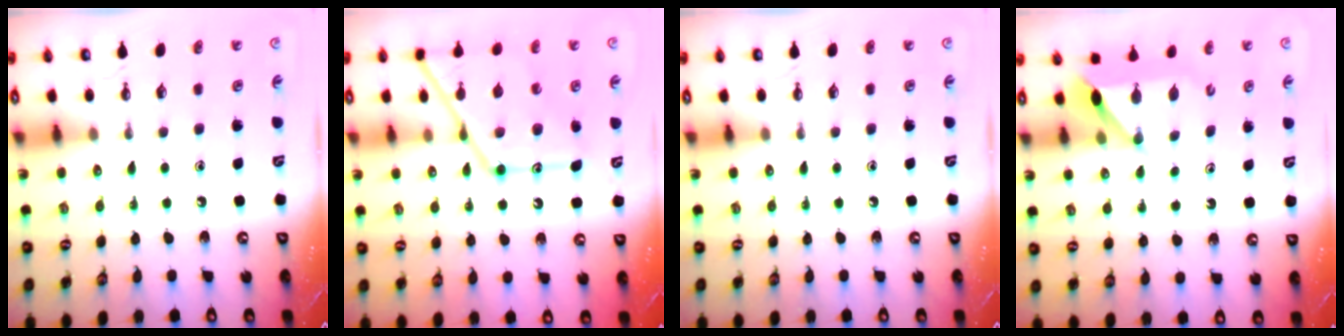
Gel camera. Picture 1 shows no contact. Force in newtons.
{"total": 16.1, "press": 16.0, "slide": 1.4}
{"total": 0.0}
{"total": 5.8, "press": 5.8, "slide": 0.4}